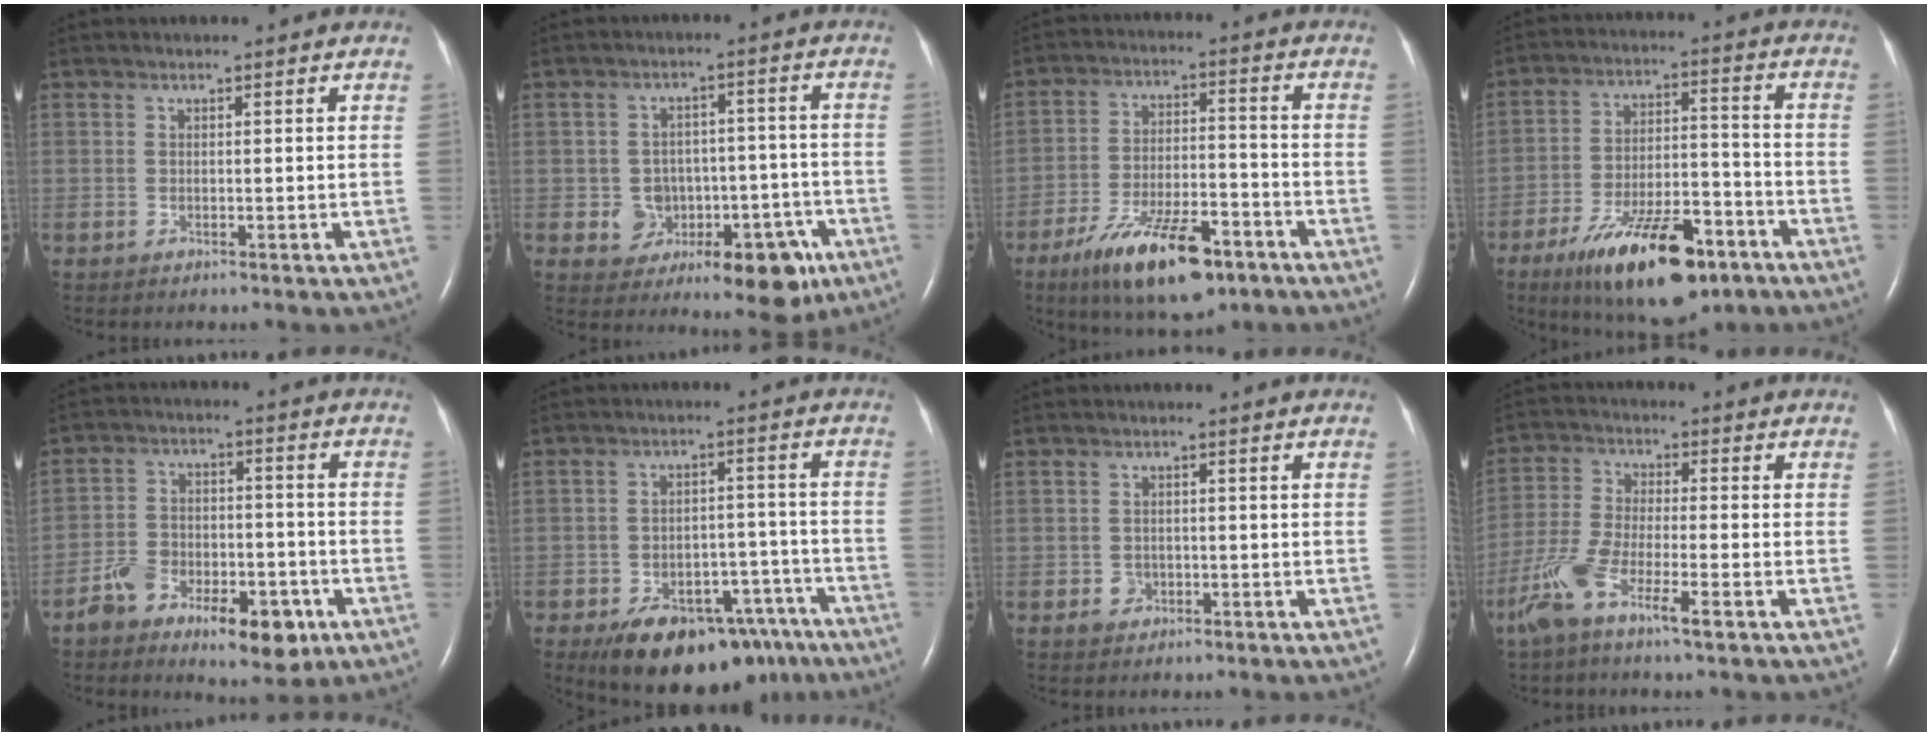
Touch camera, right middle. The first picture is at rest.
{"total": 10.6, "force": [-4.7, 7.4, 6.0], "torque": [-0.066, 0.035, -0.050]}
{"total": 14.6, "force": [-9.1, 4.6, 10.5], "torque": [-0.187, -0.010, -0.148]}
{"total": 17.8, "force": [-11.0, 6.0, 12.7], "torque": [-0.202, -0.001, -0.176]}
{"total": 12.3, "force": [-6.9, 5.7, 8.5], "torque": [-0.137, 0.013, -0.105]}
{"total": 16.8, "force": [-12.1, 8.3, 8.2], "torque": [-0.098, 0.027, -0.164]}
{"total": 1.9, "force": [-0.8, 1.6, 0.5], "torque": [-0.007, 0.005, -0.009]}
{"total": 8.3, "force": [-4.8, 1.2, 6.6], "torque": [-0.147, -0.007, -0.096]}